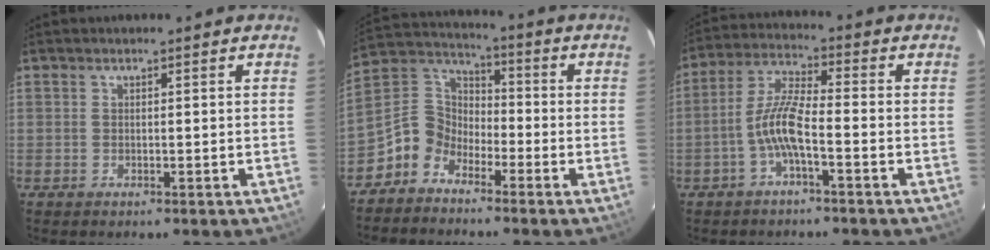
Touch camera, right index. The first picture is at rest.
{"total": 7.5, "force": [-5.2, 5.1, 1.8], "torque": [-0.045, 0.039, -0.126]}
{"total": 7.1, "force": [-2.8, 1.1, 6.4], "torque": [-0.142, 0.012, -0.055]}